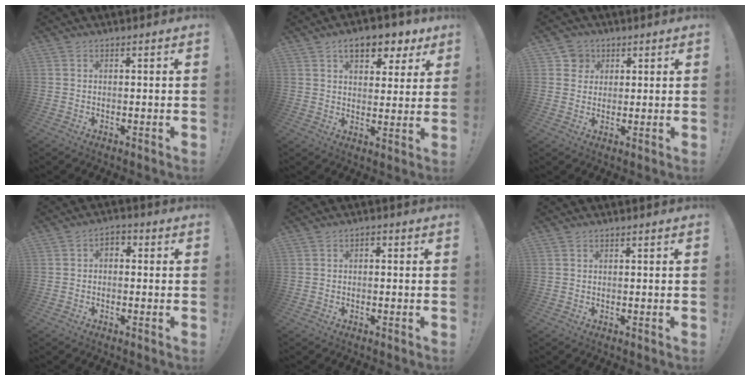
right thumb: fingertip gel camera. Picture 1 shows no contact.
{"total": 10.0, "force": [5.7, 5.3, 6.2], "torque": [-0.074, -0.030, 0.099]}
{"total": 4.7, "force": [1.9, 4.2, 0.8], "torque": [-0.009, -0.006, 0.036]}
{"total": 2.7, "force": [-0.9, 1.8, 1.8], "torque": [-0.025, 0.007, -0.019]}
{"total": 1.1, "force": [-0.8, 0.5, 0.5], "torque": [-0.012, 0.005, -0.015]}
{"total": 0.0}